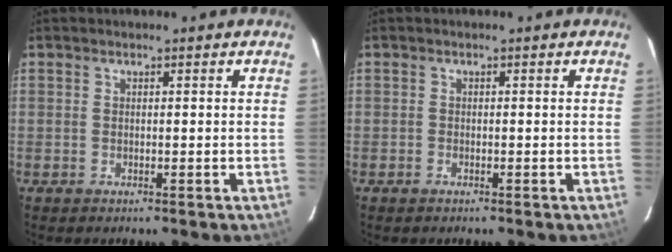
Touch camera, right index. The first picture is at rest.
{"total": 0.7, "force": [-0.6, 0.3, 0.2], "torque": [-0.005, 0.000, -0.012]}